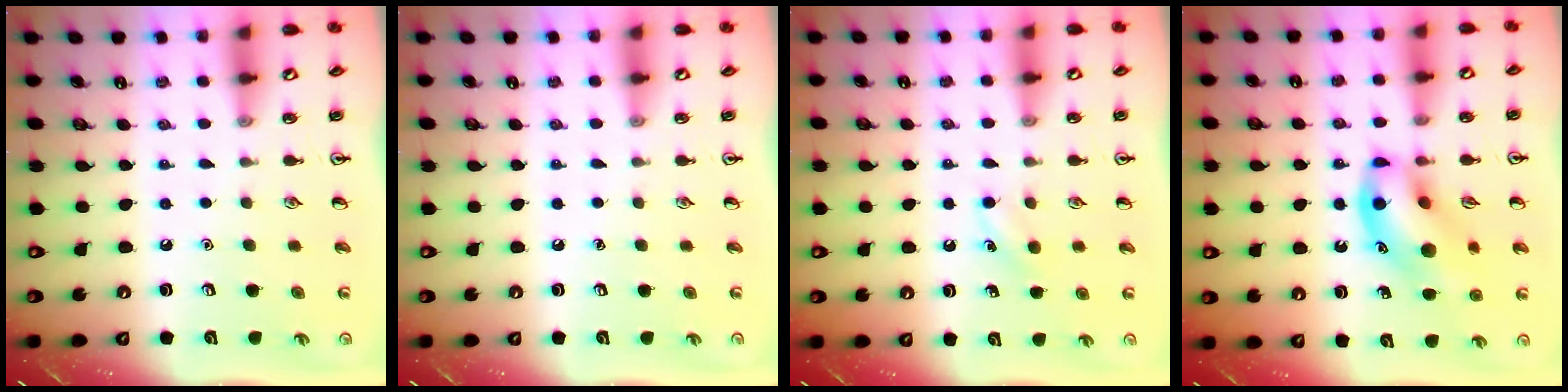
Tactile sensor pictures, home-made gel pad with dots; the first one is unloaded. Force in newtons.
{"total": 0.0}
{"total": 4.2, "press": 4.0, "slide": 1.3}
{"total": 14.3, "press": 14.1, "slide": 2.1}